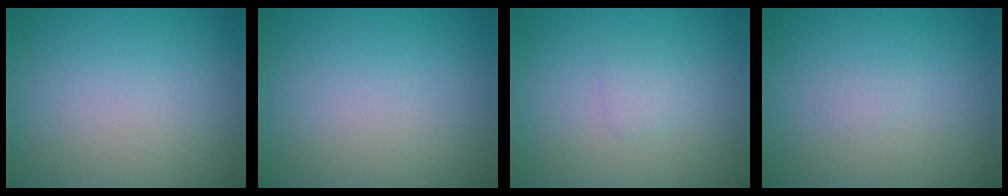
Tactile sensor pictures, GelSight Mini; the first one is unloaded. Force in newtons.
{"total": 0.0}
{"total": 0.9, "press": 0.9, "slide": 0.0}
{"total": 0.5, "press": 0.5, "slide": 0.1}